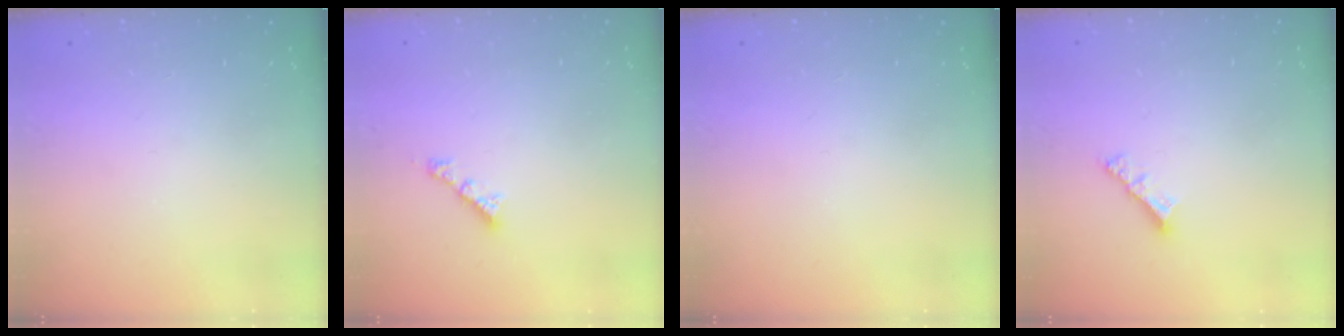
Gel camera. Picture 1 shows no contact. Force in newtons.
{"total": 2.4, "press": 2.4, "slide": 0.3}
{"total": 0.0}
{"total": 3.4, "press": 3.4, "slide": 0.2}